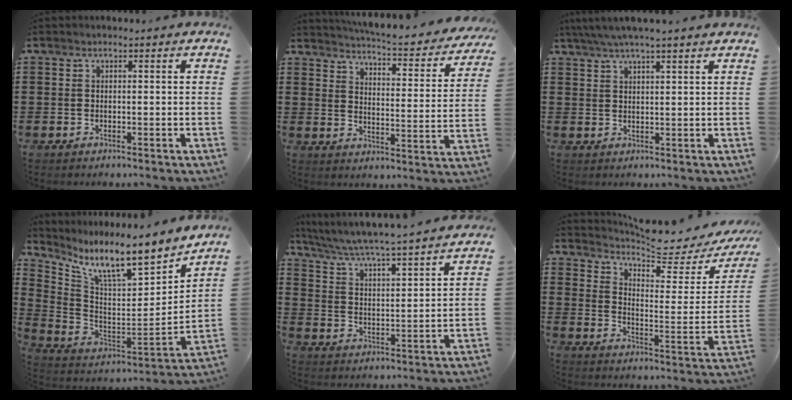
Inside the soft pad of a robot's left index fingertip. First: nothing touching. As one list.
[{"total": 4.6, "force": [4.4, -0.3, 1.4], "torque": [-0.044, -0.043, 0.066]}, {"total": 3.5, "force": [3.0, 0.1, 1.8], "torque": [-0.040, -0.002, 0.054]}, {"total": 9.4, "force": [7.2, 1.1, 5.9], "torque": [-0.121, -0.067, 0.111]}, {"total": 4.0, "force": [3.6, -0.6, 1.5], "torque": [-0.050, -0.037, 0.049]}, {"total": 5.5, "force": [5.2, -0.3, 1.8], "torque": [-0.049, -0.053, 0.082]}]